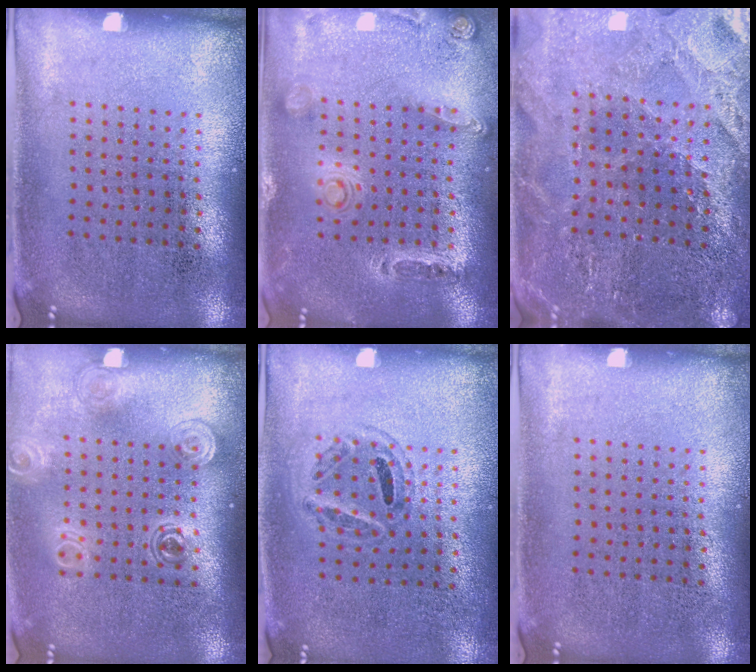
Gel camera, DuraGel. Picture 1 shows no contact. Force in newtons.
{"total": 0.8, "press": 0.7, "slide": 0.3}
{"total": 2.6, "press": 2.6, "slide": 0.4}
{"total": 1.5, "press": 1.3, "slide": 0.8}
{"total": 1.0, "press": 0.8, "slide": 0.6}
{"total": 0.0}